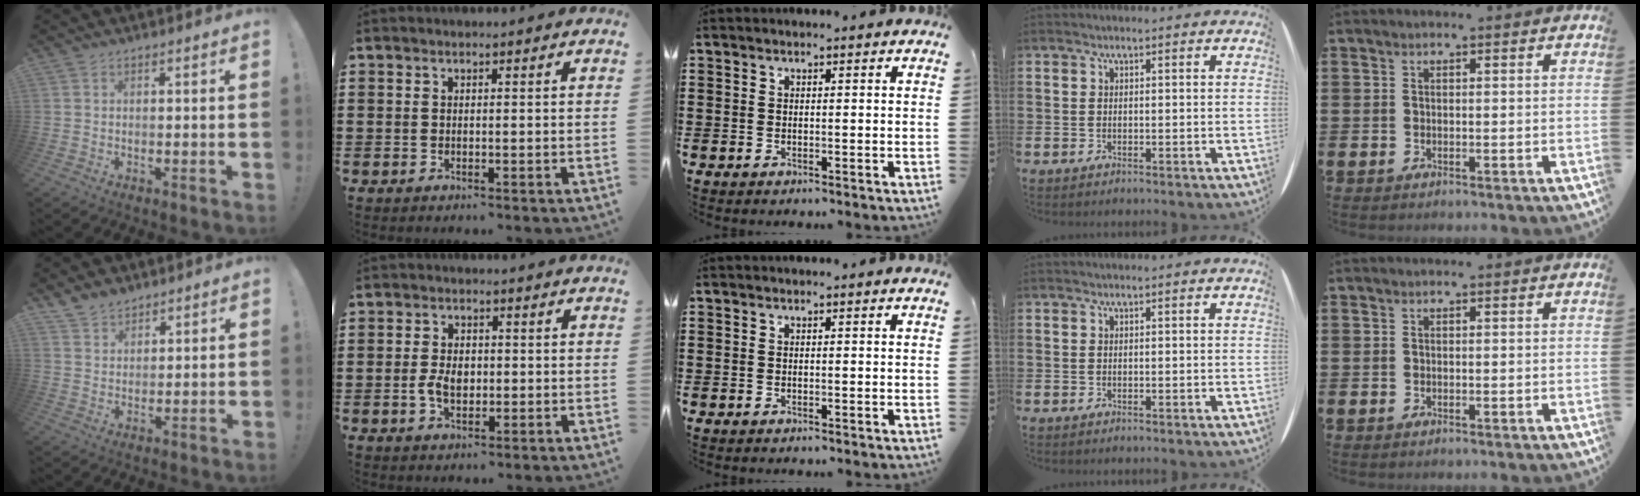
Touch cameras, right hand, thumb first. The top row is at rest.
{"thumb": {"total": 5.1, "force": [4.4, 2.3, 0.8], "torque": [-0.021, -0.026, 0.086]}, "index": {"total": 3.8, "force": [-0.5, 2.5, 2.9], "torque": [-0.063, 0.004, -0.012]}}